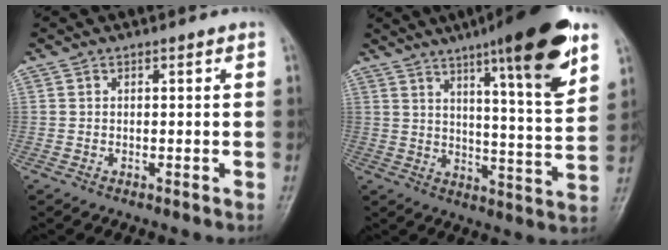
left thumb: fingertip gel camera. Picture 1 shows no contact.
{"total": 19.5, "force": [11.2, 3.0, 15.6], "torque": [-0.200, -0.054, 0.163]}